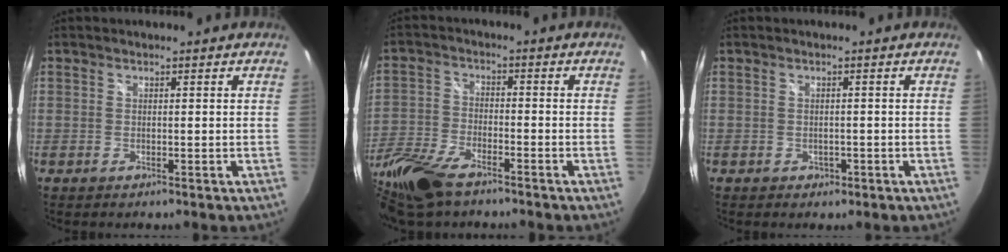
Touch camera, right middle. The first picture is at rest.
{"total": 13.5, "force": [-9.8, 5.0, 7.9], "torque": [-0.197, -0.028, -0.201]}
{"total": 1.8, "force": [-0.7, 1.5, 0.7], "torque": [-0.012, -0.002, -0.007]}